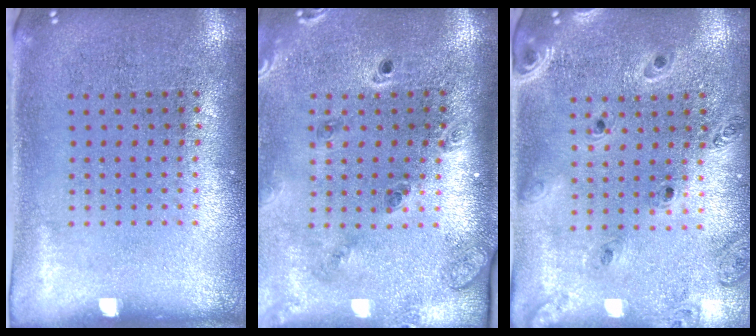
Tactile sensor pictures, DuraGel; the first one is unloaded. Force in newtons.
{"total": 1.6, "press": 1.5, "slide": 0.4}
{"total": 0.9, "press": 0.9, "slide": 0.1}